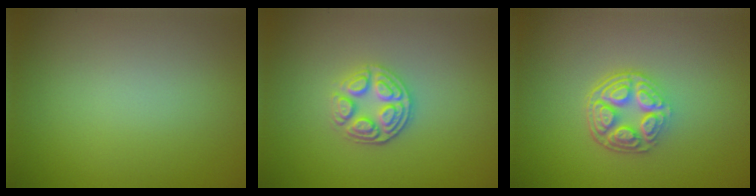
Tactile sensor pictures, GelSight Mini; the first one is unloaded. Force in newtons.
{"total": 3.5, "press": 3.0, "slide": 1.9}
{"total": 5.1, "press": 3.7, "slide": 3.5}